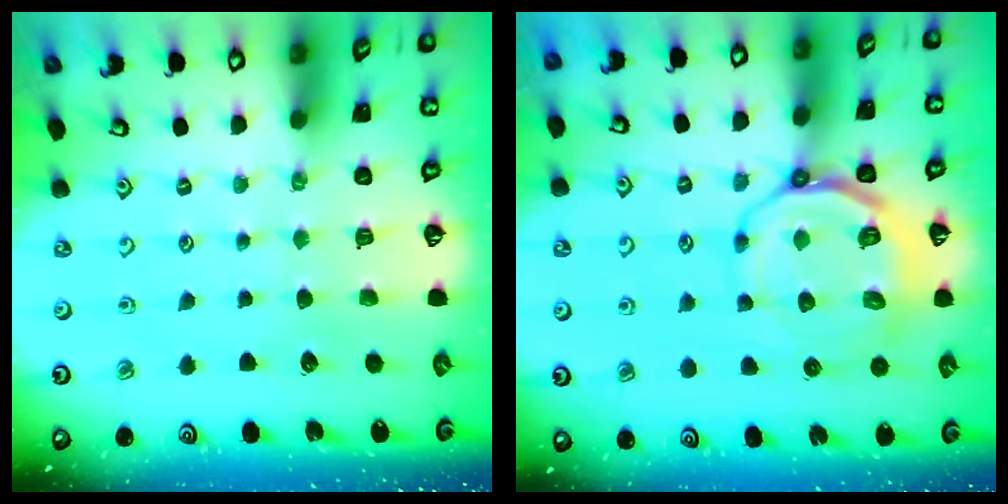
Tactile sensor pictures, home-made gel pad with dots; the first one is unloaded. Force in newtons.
{"total": 11.1, "press": 10.7, "slide": 3.0}